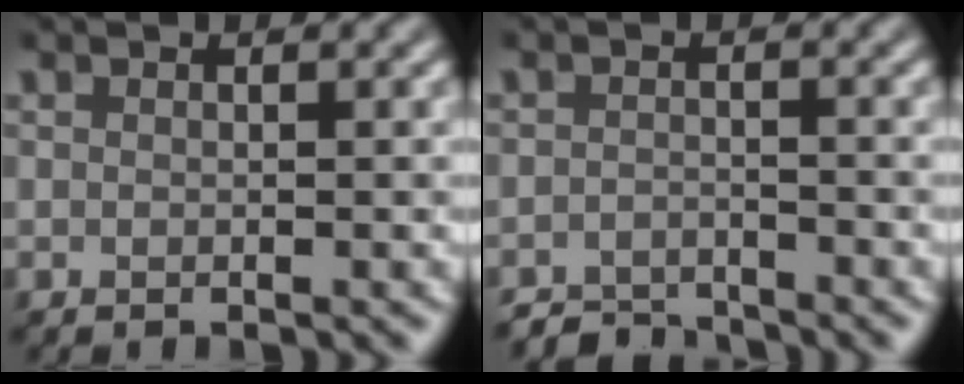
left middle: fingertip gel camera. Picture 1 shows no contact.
{"total": 2.6, "force": [-2.6, 0.4, 0.2], "torque": [-0.001, 0.001, -0.050]}